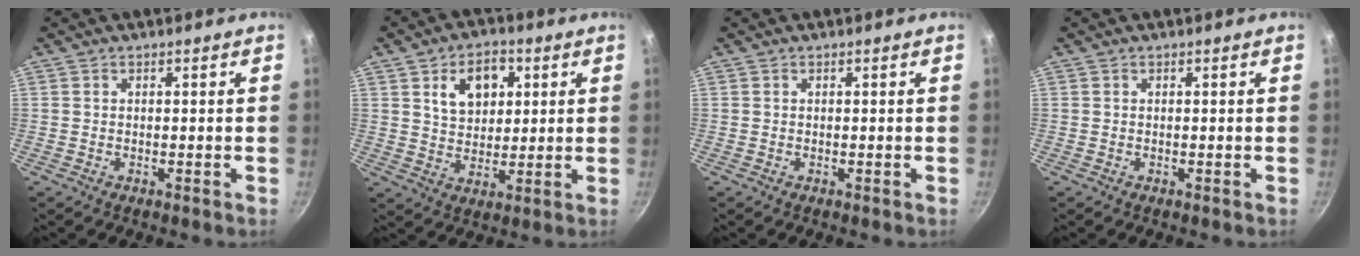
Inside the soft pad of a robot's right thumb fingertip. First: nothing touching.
{"total": 9.6, "force": [3.5, 6.5, 6.1], "torque": [-0.062, -0.012, 0.060]}
{"total": 0.0}
{"total": 0.0}